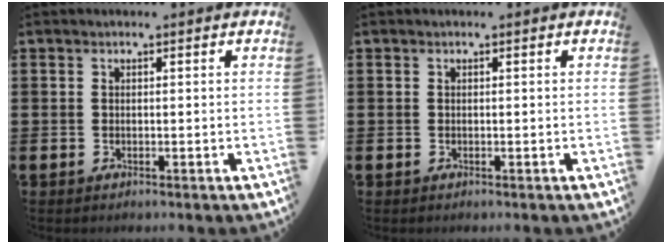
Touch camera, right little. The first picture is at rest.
{"total": 0.0}